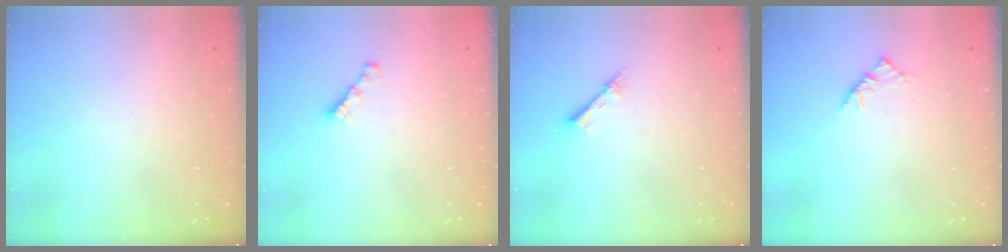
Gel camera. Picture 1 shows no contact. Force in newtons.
{"total": 3.0, "press": 3.0, "slide": 0.1}
{"total": 2.1, "press": 2.1, "slide": 0.2}
{"total": 2.9, "press": 2.8, "slide": 0.7}